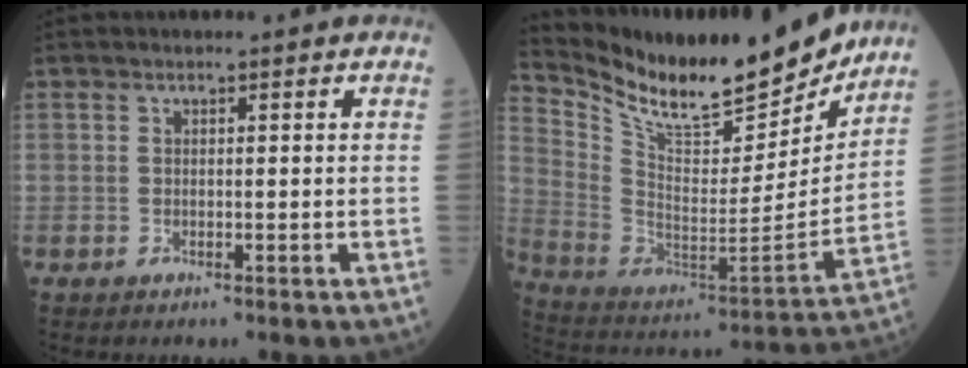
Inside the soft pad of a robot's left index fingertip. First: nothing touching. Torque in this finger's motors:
{"motor_torque": [1.06, -1.08, 0.37, 0.07]}